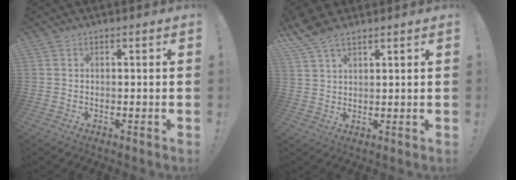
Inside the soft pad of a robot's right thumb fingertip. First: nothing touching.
{"total": 7.0, "force": [5.3, 2.4, 3.9], "torque": [-0.075, -0.024, 0.104]}